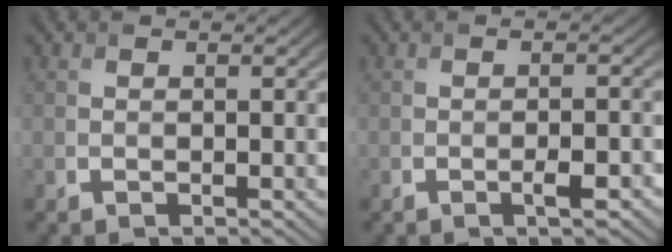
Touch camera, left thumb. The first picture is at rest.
{"total": 2.3, "force": [-1.1, 0.5, 2.0], "torque": [-0.032, 0.001, -0.016]}